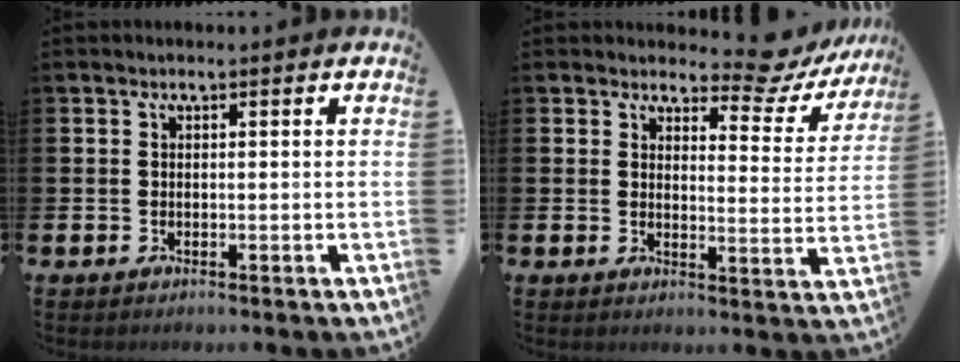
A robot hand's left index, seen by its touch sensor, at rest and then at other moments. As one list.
[{"total": 5.6, "force": [5.1, 1.8, 1.6], "torque": [-0.019, -0.041, 0.081]}]